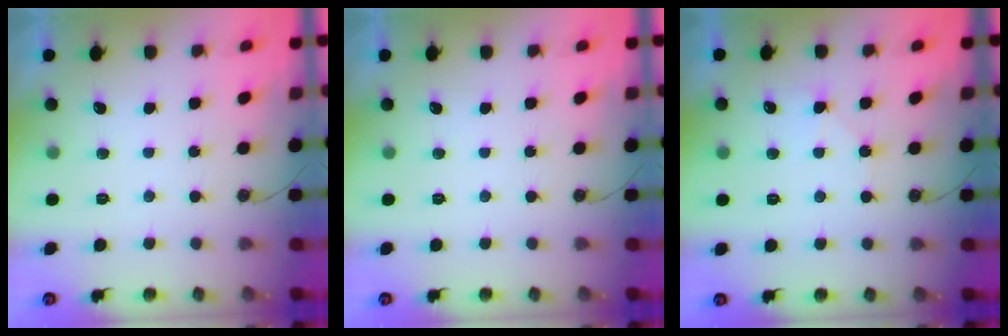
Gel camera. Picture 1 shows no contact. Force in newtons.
{"total": 0.0}
{"total": 6.0, "press": 5.9, "slide": 0.8}